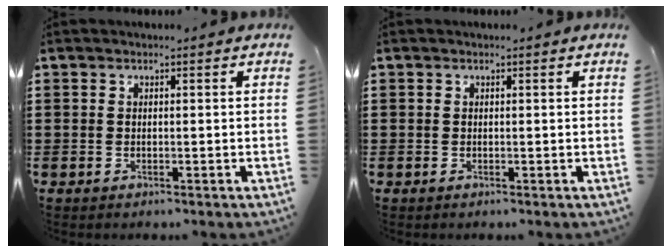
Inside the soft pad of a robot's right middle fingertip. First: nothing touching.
{"total": 0.0}